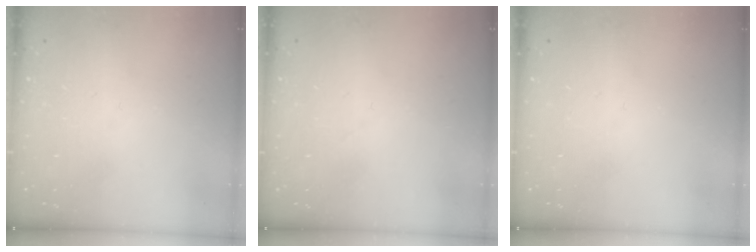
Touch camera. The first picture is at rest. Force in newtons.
{"total": 1.1, "press": 1.1, "slide": 0.1}
{"total": 0.0}